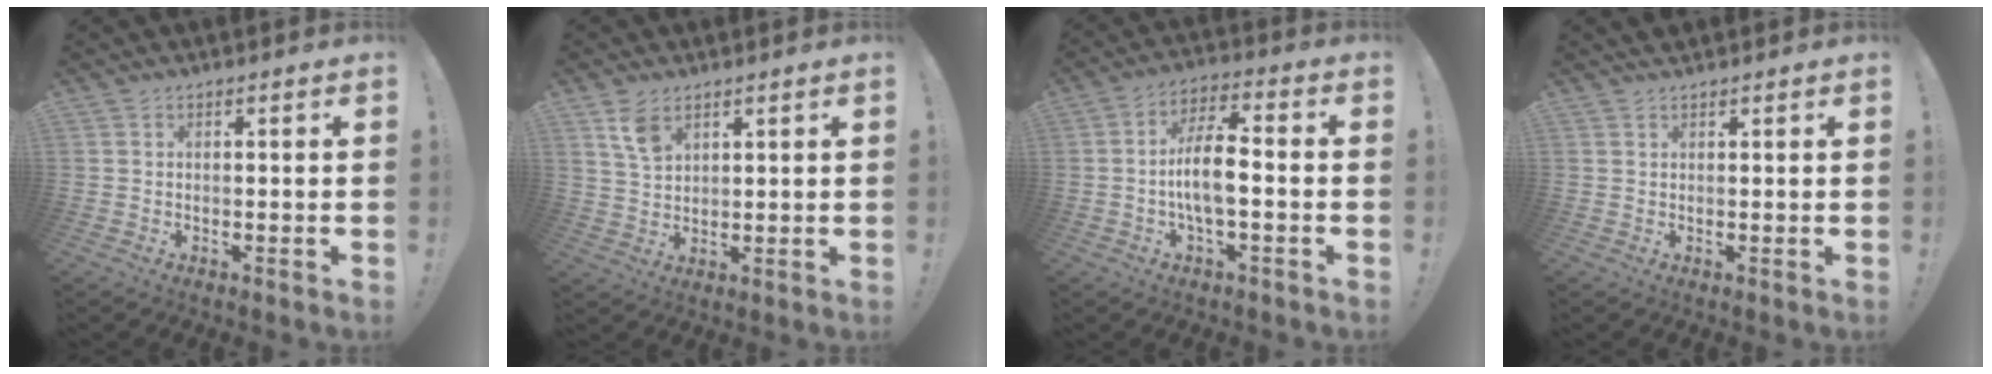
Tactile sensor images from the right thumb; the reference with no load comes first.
{"total": 6.2, "force": [3.7, 3.4, 3.5], "torque": [-0.057, -0.017, 0.071]}
{"total": 10.1, "force": [-2.1, 3.6, 9.2], "torque": [-0.174, 0.006, -0.041]}
{"total": 1.1, "force": [1.1, 0.3, -0.1], "torque": [0.005, -0.001, 0.020]}